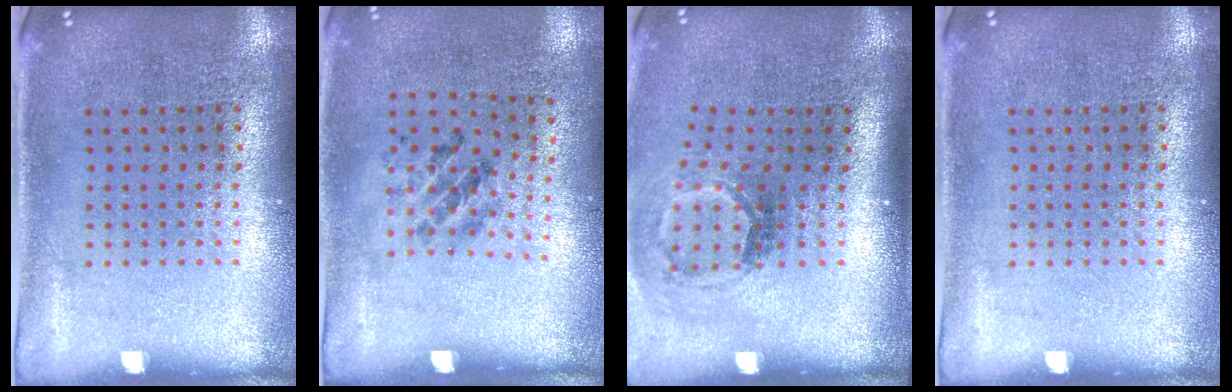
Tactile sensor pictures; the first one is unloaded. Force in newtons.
{"total": 1.4, "press": 0.7, "slide": 1.2}
{"total": 1.8, "press": 1.1, "slide": 1.4}
{"total": 0.0}